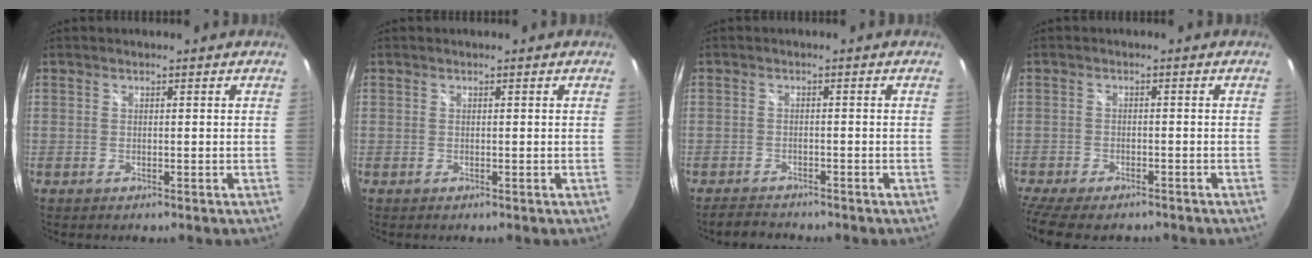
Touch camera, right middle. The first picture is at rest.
{"total": 0.0}
{"total": 3.1, "force": [-3.0, 0.8, 0.5], "torque": [-0.022, 0.000, -0.050]}
{"total": 9.7, "force": [-7.9, 2.9, 4.8], "torque": [-0.113, -0.038, -0.130]}